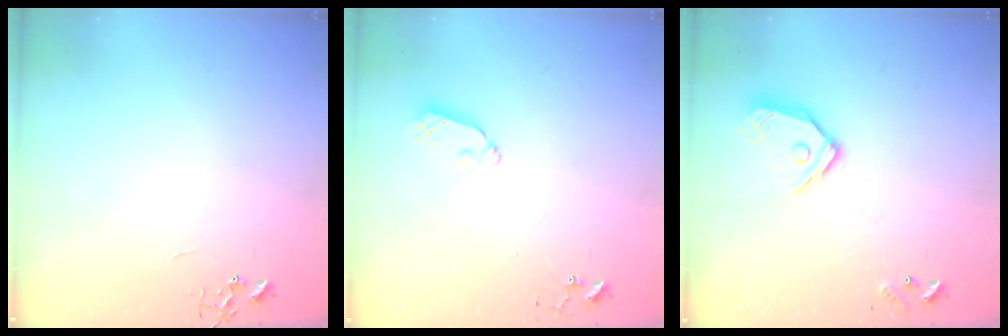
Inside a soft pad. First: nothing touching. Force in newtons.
{"total": 7.3, "press": 7.3, "slide": 0.4}
{"total": 12.1, "press": 12.0, "slide": 1.5}